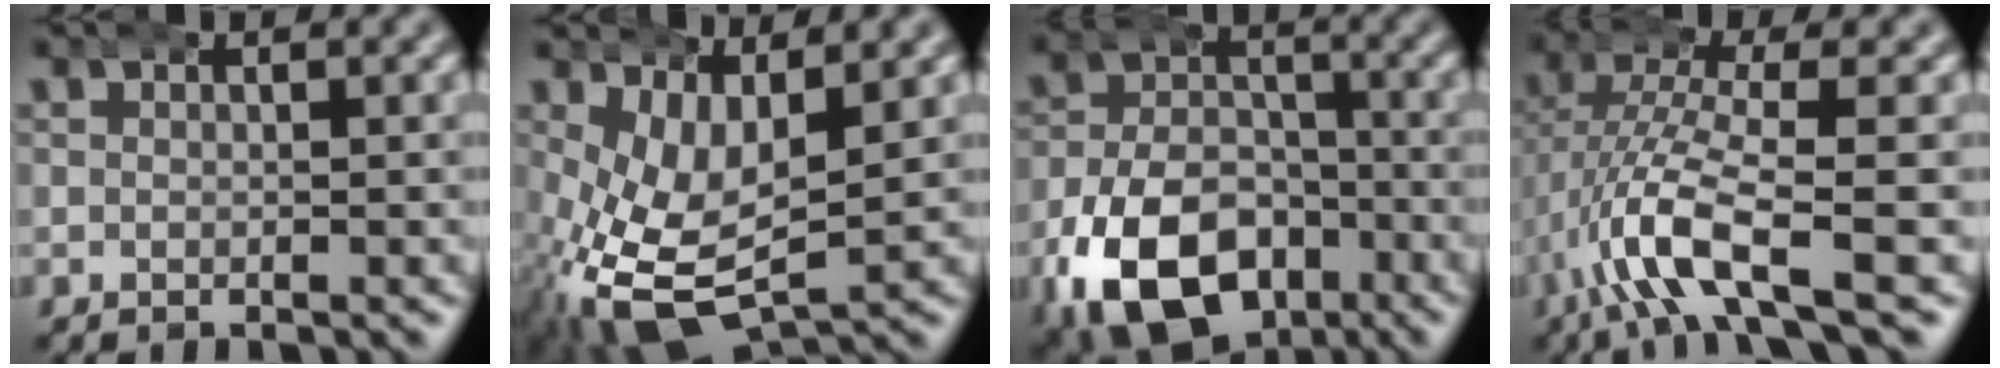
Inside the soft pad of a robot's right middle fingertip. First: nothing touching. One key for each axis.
{"total": 9.9, "fx": -3.0, "fy": 6.4, "fz": 6.9, "tx": -0.158, "ty": -0.058, "tz": -0.021}
{"total": 11.1, "fx": -5.9, "fy": 7.3, "fz": 6.0, "tx": -0.102, "ty": -0.037, "tz": -0.089}
{"total": 7.0, "fx": -2.1, "fy": 2.4, "fz": 6.2, "tx": -0.148, "ty": -0.029, "tz": -0.022}